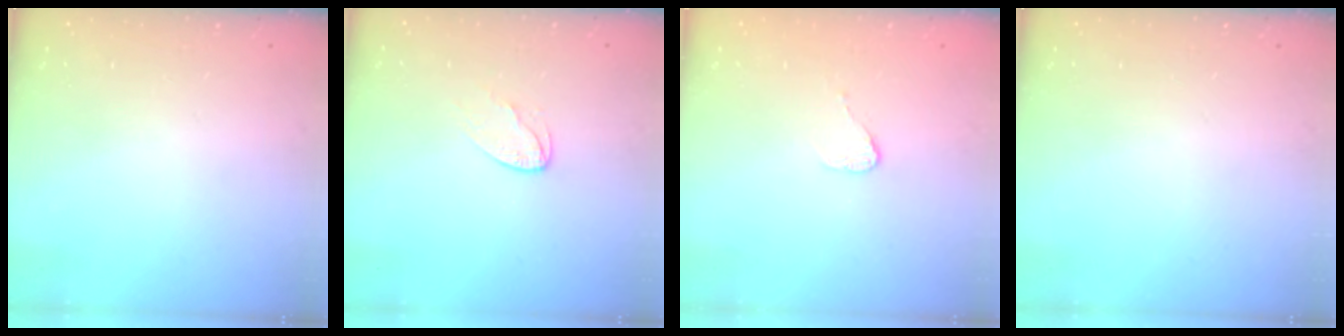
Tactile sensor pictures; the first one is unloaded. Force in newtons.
{"total": 4.8, "press": 4.8, "slide": 0.4}
{"total": 3.3, "press": 3.3, "slide": 0.3}
{"total": 0.0}